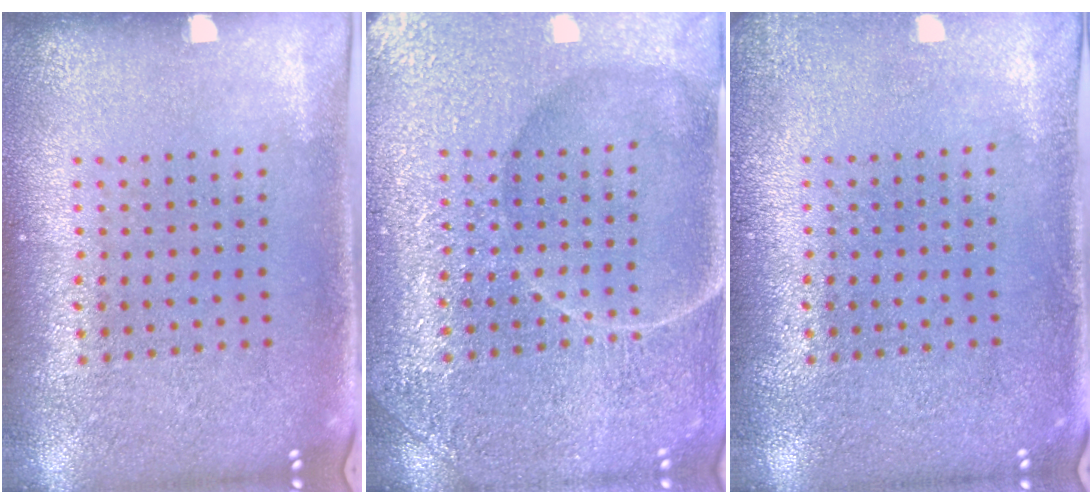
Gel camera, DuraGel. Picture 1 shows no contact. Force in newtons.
{"total": 4.7, "press": 4.6, "slide": 0.5}
{"total": 1.4, "press": 1.4, "slide": 0.2}